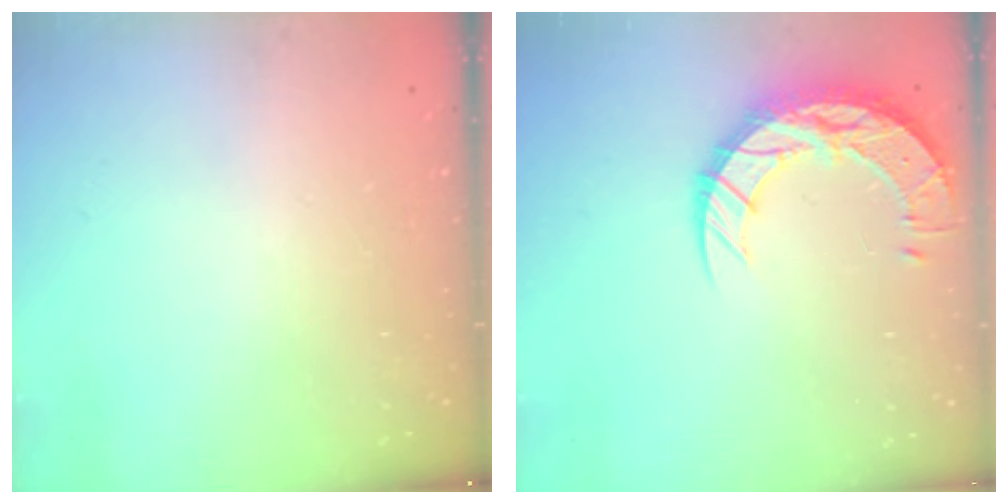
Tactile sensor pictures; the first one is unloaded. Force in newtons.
{"total": 16.5, "press": 16.4, "slide": 1.2}